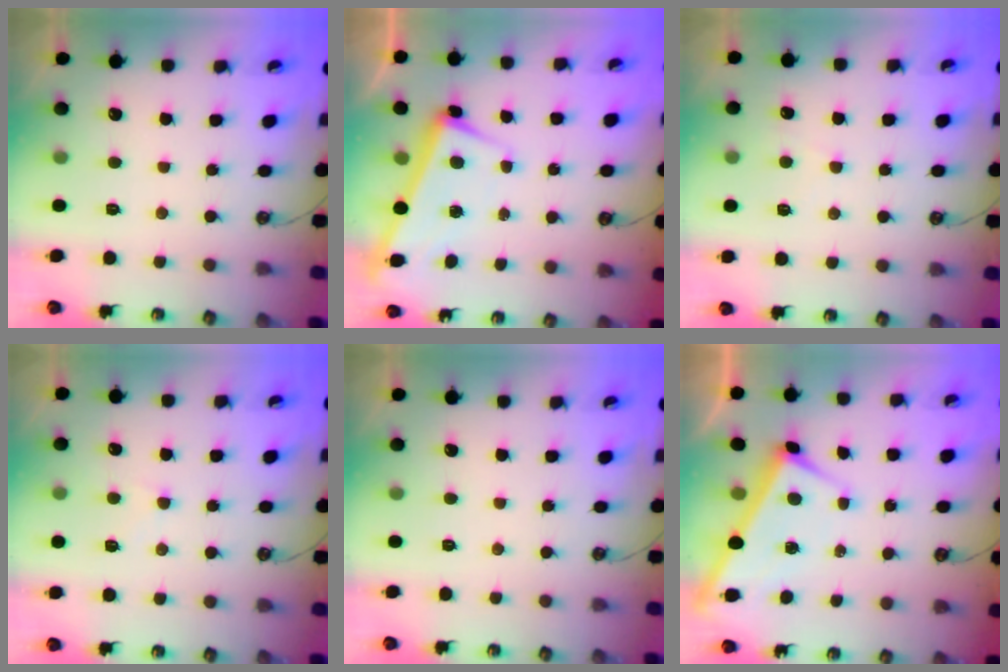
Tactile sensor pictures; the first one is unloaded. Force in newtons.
{"total": 2.7, "press": 2.6, "slide": 0.7}
{"total": 4.5, "press": 4.4, "slide": 0.4}
{"total": 1.3, "press": 1.2, "slide": 0.5}
{"total": 0.0}
{"total": 3.3, "press": 3.3, "slide": 0.1}